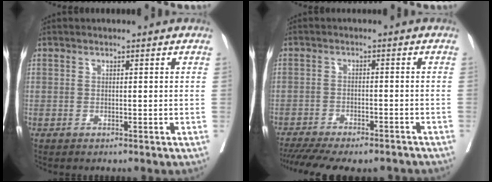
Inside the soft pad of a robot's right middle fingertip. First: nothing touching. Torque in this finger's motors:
{"motor_torque": [0.66, -0.75, 0.28, 0.07]}